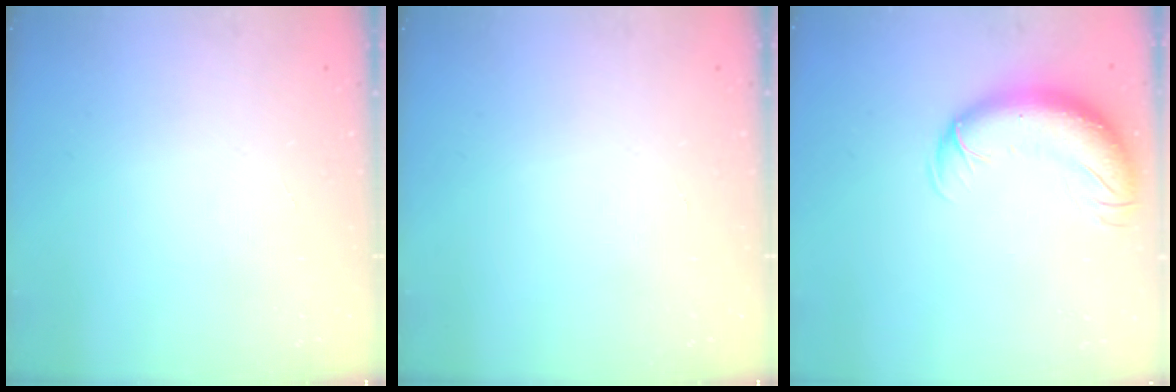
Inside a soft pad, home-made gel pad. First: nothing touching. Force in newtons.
{"total": 0.0}
{"total": 12.9, "press": 12.4, "slide": 3.5}